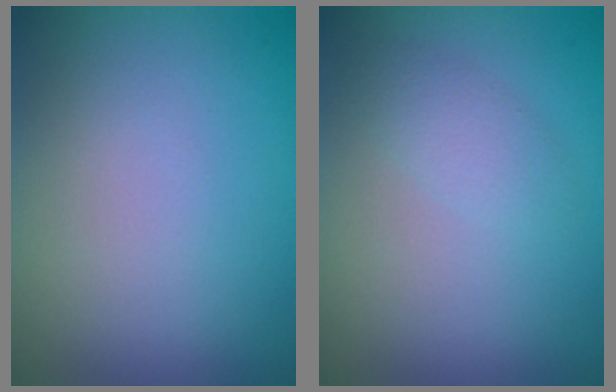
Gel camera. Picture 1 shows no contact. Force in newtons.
{"total": 1.7, "press": 1.7, "slide": 0.0}